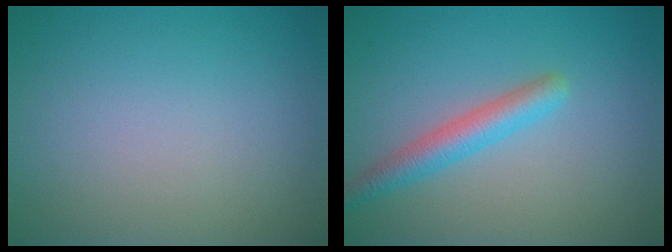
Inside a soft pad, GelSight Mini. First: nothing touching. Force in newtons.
{"total": 2.9, "press": 2.9, "slide": 0.1}